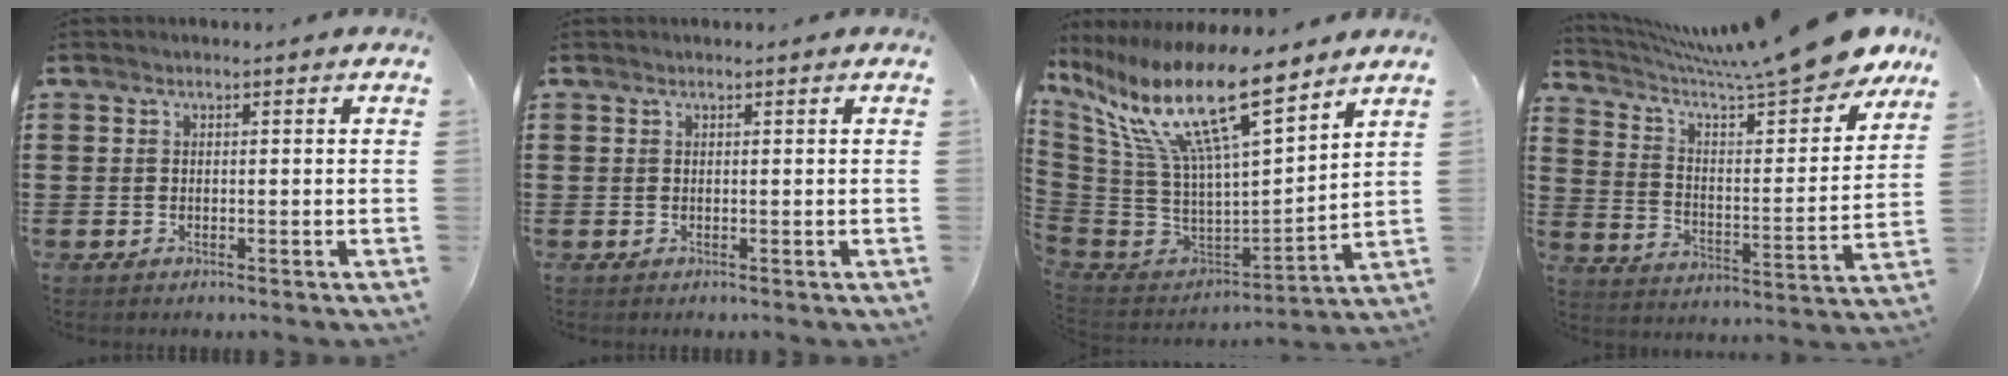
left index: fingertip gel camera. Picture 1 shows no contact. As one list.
[{"total": 0.0}, {"total": 17.7, "force": [10.9, 4.3, 13.3], "torque": [-0.295, -0.070, 0.178]}, {"total": 10.8, "force": [9.6, -0.4, 4.8], "torque": [-0.107, -0.079, 0.154]}]